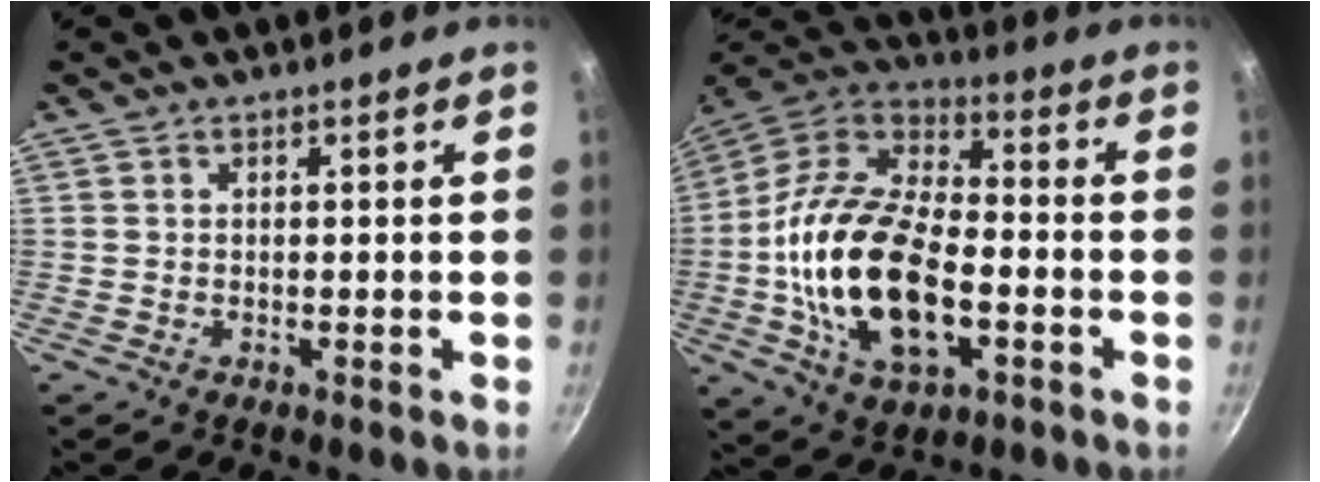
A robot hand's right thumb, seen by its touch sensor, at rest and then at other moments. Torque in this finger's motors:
{"motor_torque": [-0.12, 1.94, 2.03, -0.73, 0.26]}